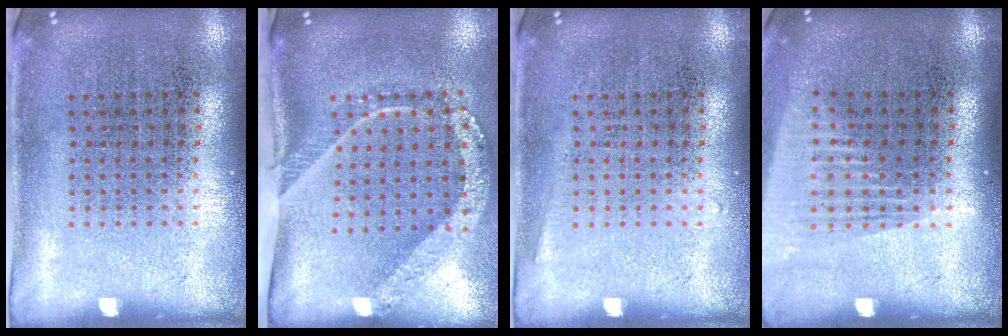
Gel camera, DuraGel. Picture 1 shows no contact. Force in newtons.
{"total": 2.5, "press": 1.7, "slide": 1.8}
{"total": 0.5, "press": 0.5, "slide": 0.1}
{"total": 1.4, "press": 1.2, "slide": 0.7}